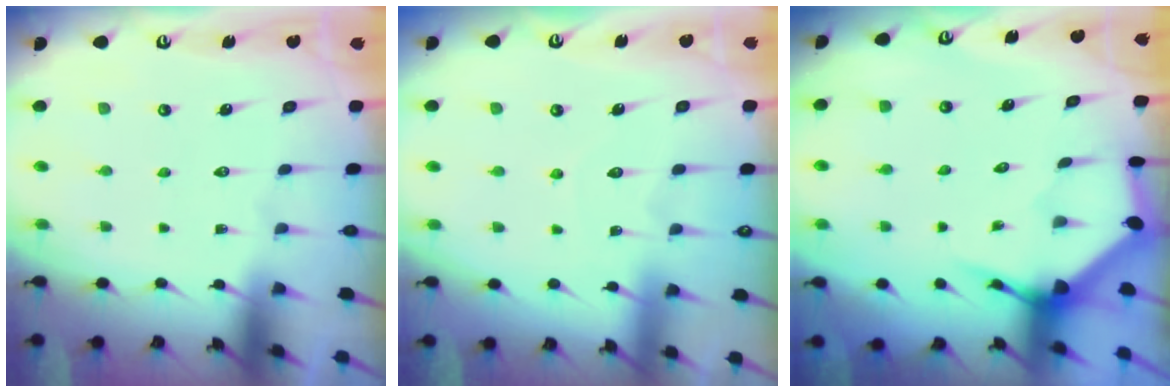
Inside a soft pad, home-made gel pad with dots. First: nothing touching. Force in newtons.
{"total": 4.6, "press": 4.5, "slide": 0.5}
{"total": 3.9, "press": 3.9, "slide": 0.5}